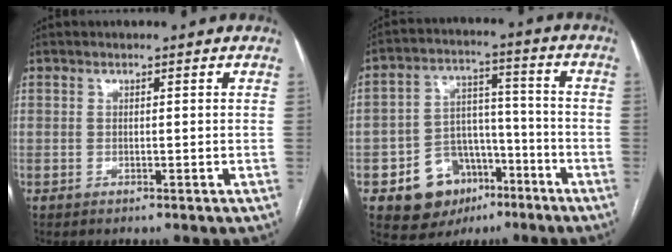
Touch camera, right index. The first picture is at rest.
{"total": 11.6, "force": [-5.9, 8.5, 5.2], "torque": [-0.083, 0.029, -0.086]}